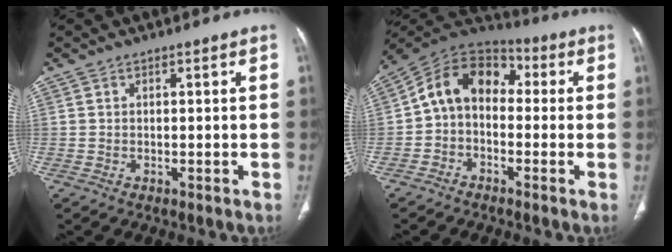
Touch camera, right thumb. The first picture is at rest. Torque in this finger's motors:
{"motor_torque": [1.74, 1.62, 1.05, -0.92, 0.10]}